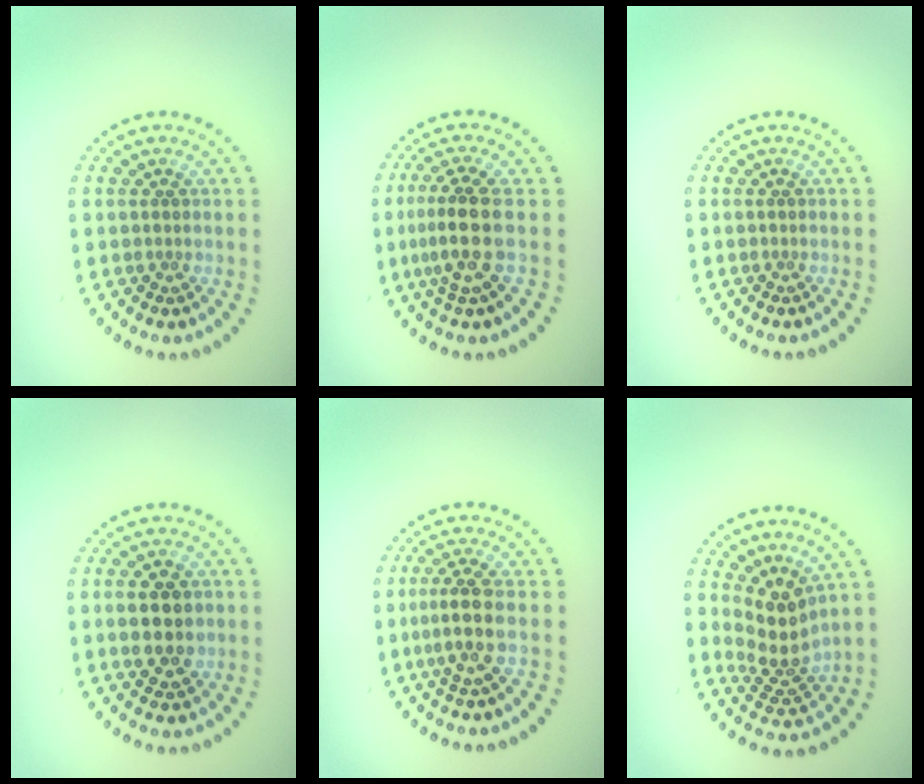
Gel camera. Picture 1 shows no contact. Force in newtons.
{"total": 3.5, "press": 2.7, "slide": 2.2}
{"total": 0.0}
{"total": 3.4, "press": 3.4, "slide": 0.1}
{"total": 2.8, "press": 2.2, "slide": 1.7}
{"total": 3.7, "press": 2.8, "slide": 2.4}